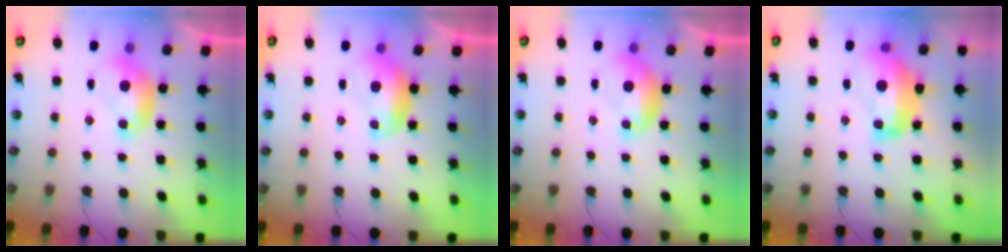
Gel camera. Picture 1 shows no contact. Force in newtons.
{"total": 0.5, "press": 0.5, "slide": 0.2}
{"total": 0.0}
{"total": 9.6, "press": 9.5, "slide": 1.3}